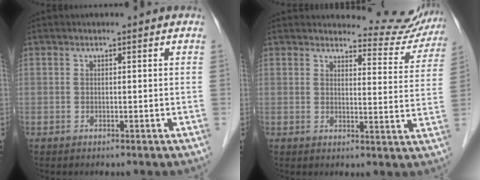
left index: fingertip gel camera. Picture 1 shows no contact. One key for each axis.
{"total": 9.9, "fx": 9.8, "fy": 1.6, "fz": -0.4, "tx": 0.022, "ty": -0.042, "tz": 0.098}